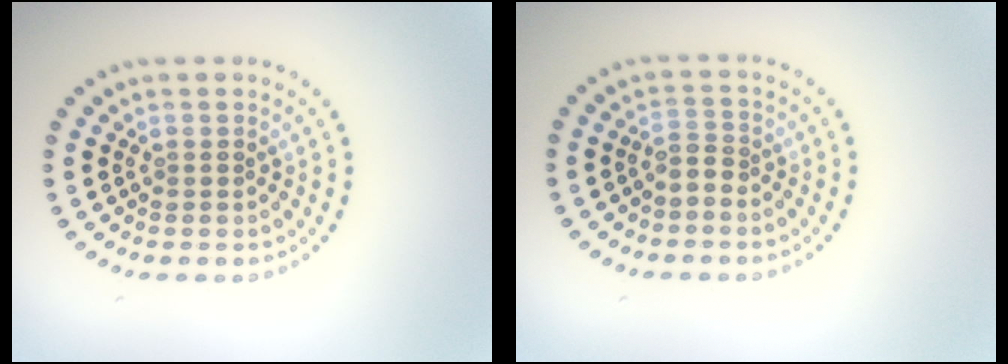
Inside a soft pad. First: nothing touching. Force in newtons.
{"total": 1.6, "press": 1.2, "slide": 1.1}